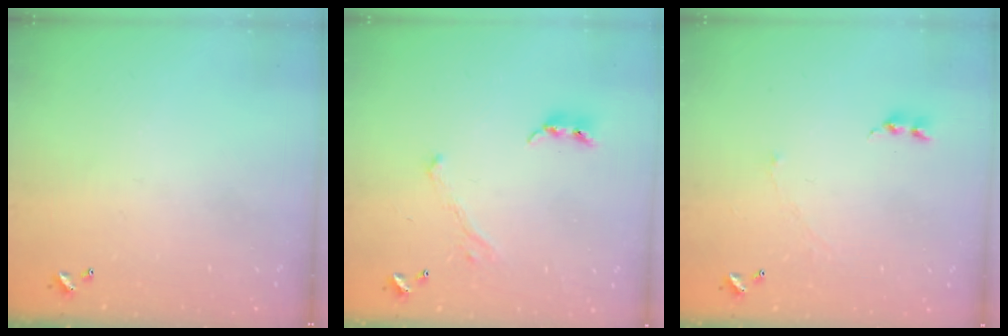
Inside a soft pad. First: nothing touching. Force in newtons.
{"total": 1.8, "press": 1.6, "slide": 0.9}
{"total": 2.0, "press": 1.9, "slide": 0.7}